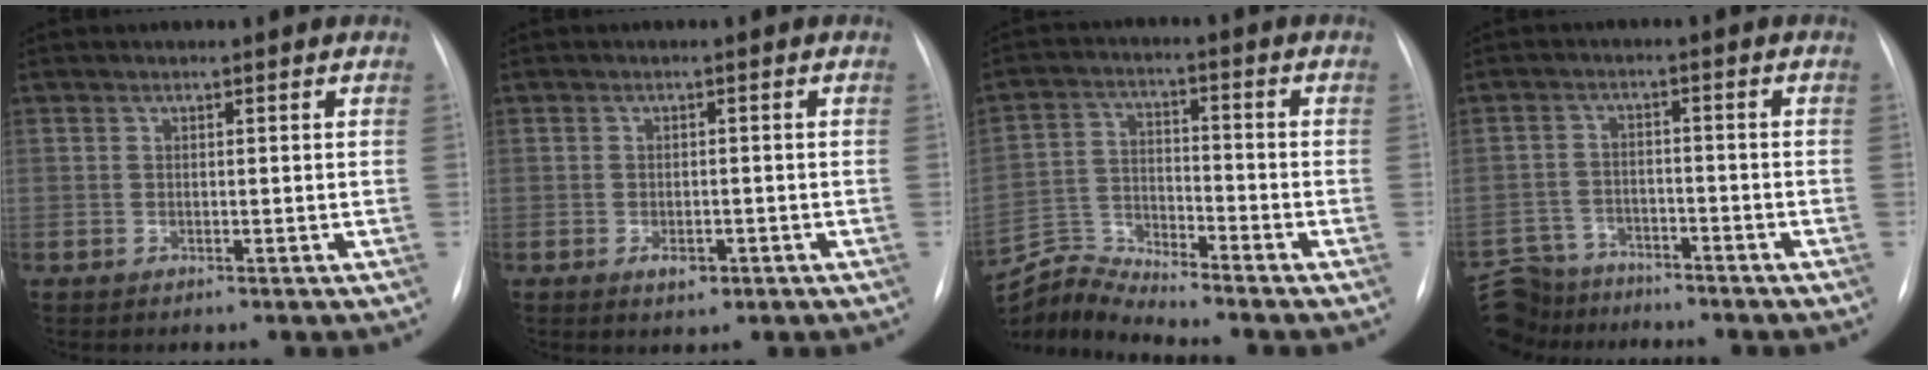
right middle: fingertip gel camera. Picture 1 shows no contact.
{"total": 2.3, "force": [-1.0, 1.3, 1.5], "torque": [-0.021, 0.002, -0.008]}
{"total": 7.6, "force": [-7.5, -1.4, -0.6], "torque": [0.000, 0.010, -0.141]}
{"total": 9.9, "force": [-9.0, 4.1, 0.7], "torque": [-0.030, 0.016, -0.148]}